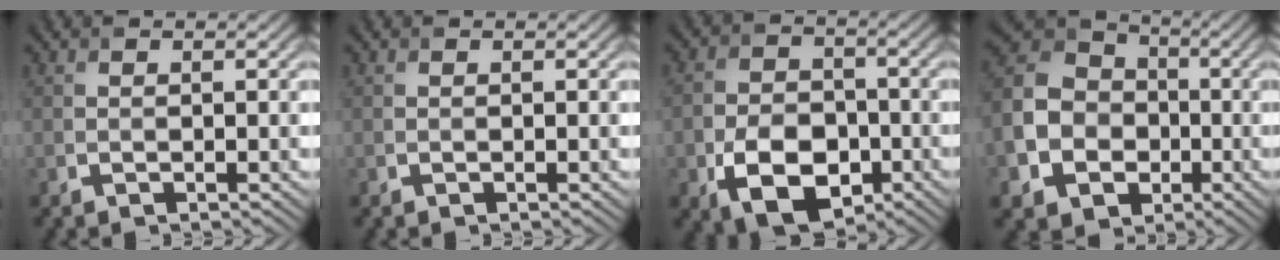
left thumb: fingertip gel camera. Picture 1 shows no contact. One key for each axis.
{"total": 0.0}
{"total": 9.2, "fx": -3.8, "fy": 6.1, "fz": 5.7, "tx": -0.114, "ty": -0.015, "tz": -0.070}
{"total": 12.2, "fx": -3.1, "fy": 10.3, "fz": 5.8, "tx": -0.170, "ty": -0.034, "tz": -0.078}